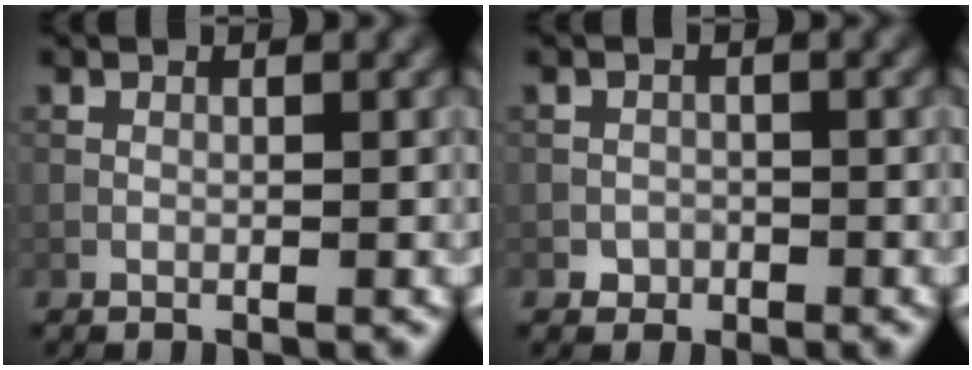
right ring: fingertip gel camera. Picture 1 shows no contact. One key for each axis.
{"total": 1.3, "fx": -0.7, "fy": 1.1, "fz": 0.0, "tx": 0.007, "ty": 0.004, "tz": -0.014}